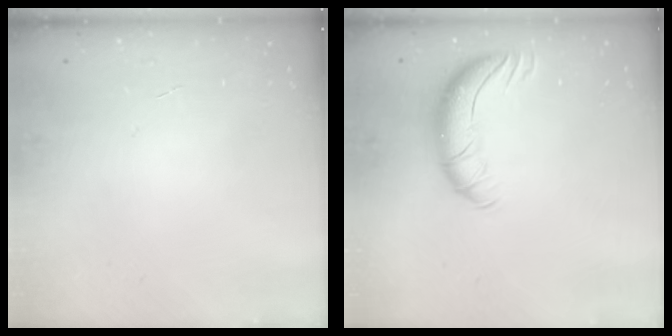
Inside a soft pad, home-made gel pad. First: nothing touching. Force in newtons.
{"total": 10.1, "press": 9.8, "slide": 2.2}